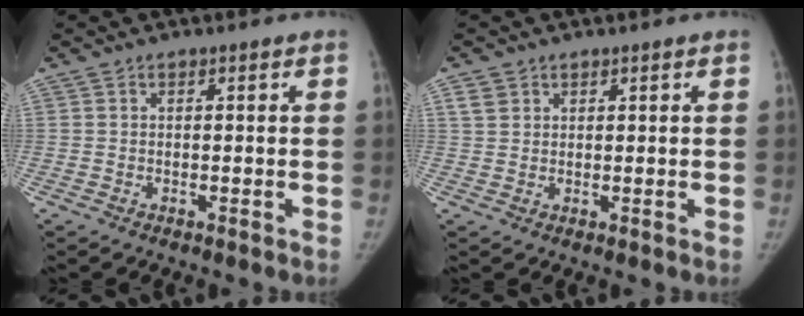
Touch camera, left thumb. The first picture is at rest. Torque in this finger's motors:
{"motor_torque": [0.36, -0.25, 0.45, -0.29, 0.21]}